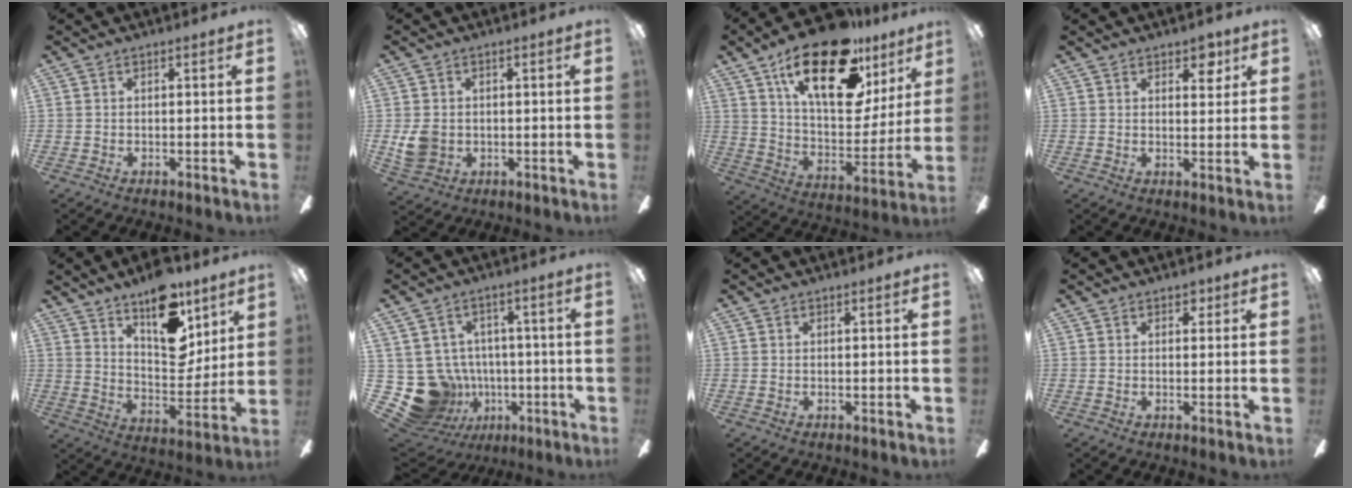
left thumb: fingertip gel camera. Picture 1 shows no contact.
{"total": 5.6, "force": [0.0, 4.9, 2.7], "torque": [-0.042, 0.007, 0.003]}
{"total": 26.5, "force": [15.7, 11.1, 18.2], "torque": [-0.282, -0.085, 0.271]}
{"total": 4.7, "force": [3.0, 2.3, 2.7], "torque": [-0.019, -0.011, 0.047]}
{"total": 18.2, "force": [11.8, 8.5, 11.0], "torque": [-0.158, -0.068, 0.203]}
{"total": 14.8, "force": [-3.1, 13.6, 5.1], "torque": [-0.141, 0.011, -0.027]}
{"total": 0.0}
{"total": 1.8, "force": [1.1, 1.2, 0.8], "torque": [-0.001, -0.002, 0.016]}